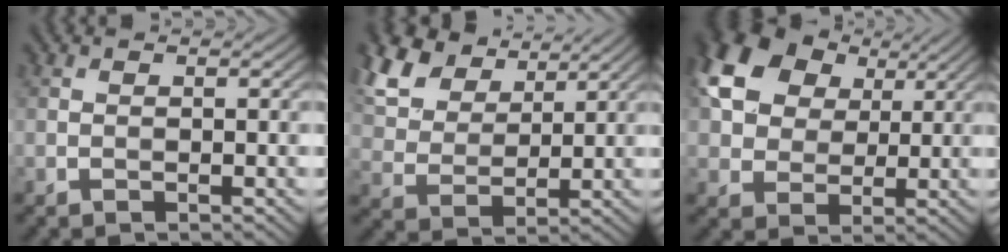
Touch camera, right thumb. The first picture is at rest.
{"total": 11.1, "force": [7.0, 6.2, 5.9], "torque": [-0.177, 0.025, 0.134]}
{"total": 13.2, "force": [5.3, 9.5, 7.6], "torque": [-0.188, 0.028, 0.090]}